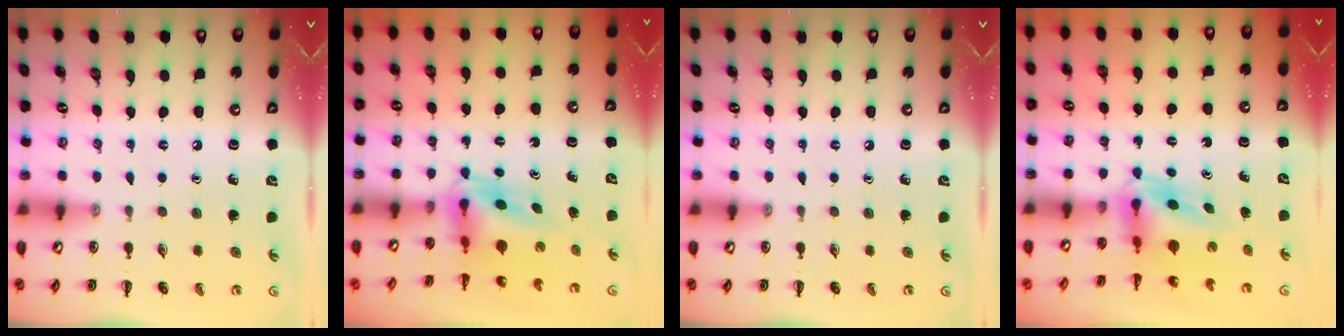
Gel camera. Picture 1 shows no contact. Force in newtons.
{"total": 6.4, "press": 6.3, "slide": 1.3}
{"total": 0.0}
{"total": 6.4, "press": 6.3, "slide": 1.3}